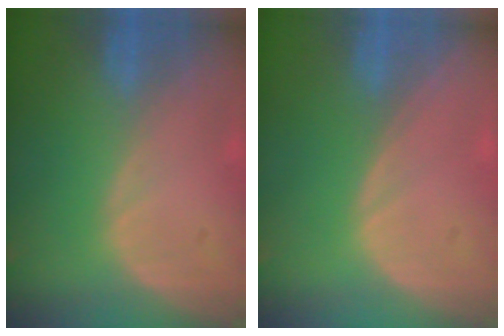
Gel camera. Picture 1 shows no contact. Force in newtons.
{"total": 0.0}